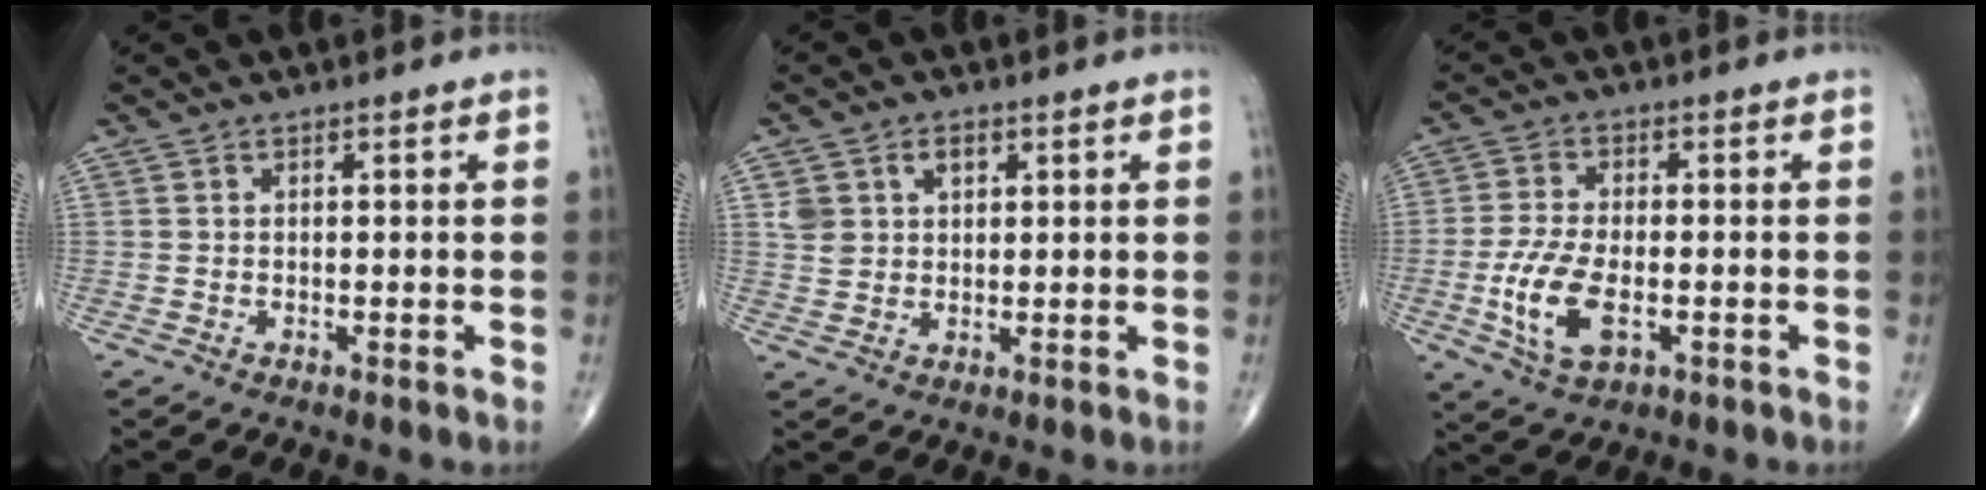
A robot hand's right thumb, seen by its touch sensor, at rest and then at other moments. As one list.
[{"total": 5.2, "force": [2.2, 3.9, 2.7], "torque": [-0.029, -0.009, 0.042]}, {"total": 9.6, "force": [-2.5, 4.7, 8.0], "torque": [-0.169, 0.000, -0.044]}]